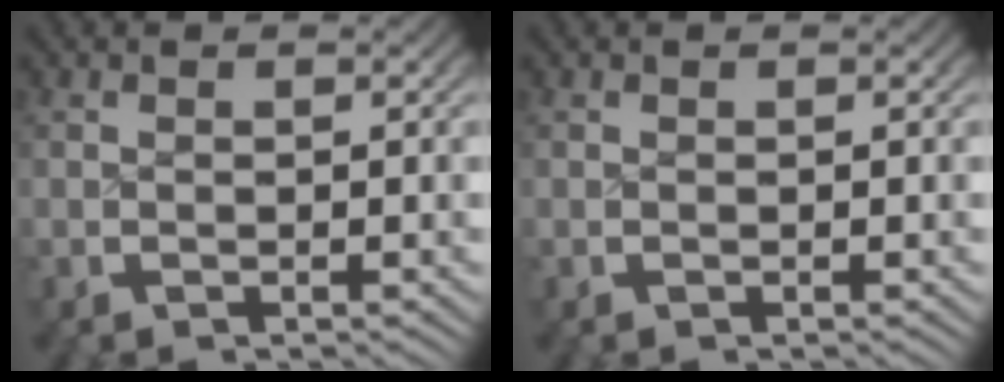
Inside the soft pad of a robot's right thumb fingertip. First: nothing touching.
{"total": 0.0}